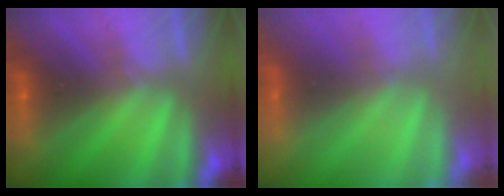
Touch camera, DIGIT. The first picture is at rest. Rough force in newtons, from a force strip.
{"total": 3.5}